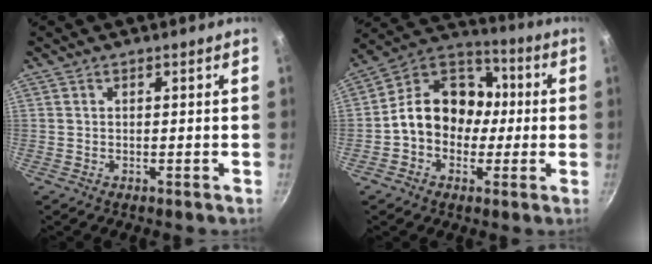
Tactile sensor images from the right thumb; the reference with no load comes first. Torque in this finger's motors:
{"motor_torque": [2.08, 1.92, 1.05, -0.74, 0.38]}